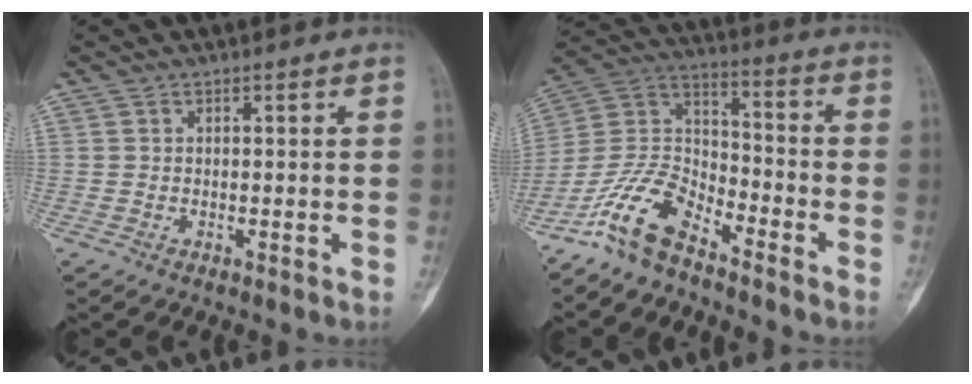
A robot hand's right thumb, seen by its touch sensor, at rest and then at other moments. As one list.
[{"total": 12.7, "force": [-9.4, 5.0, 6.8], "torque": [-0.133, 0.074, -0.191]}]